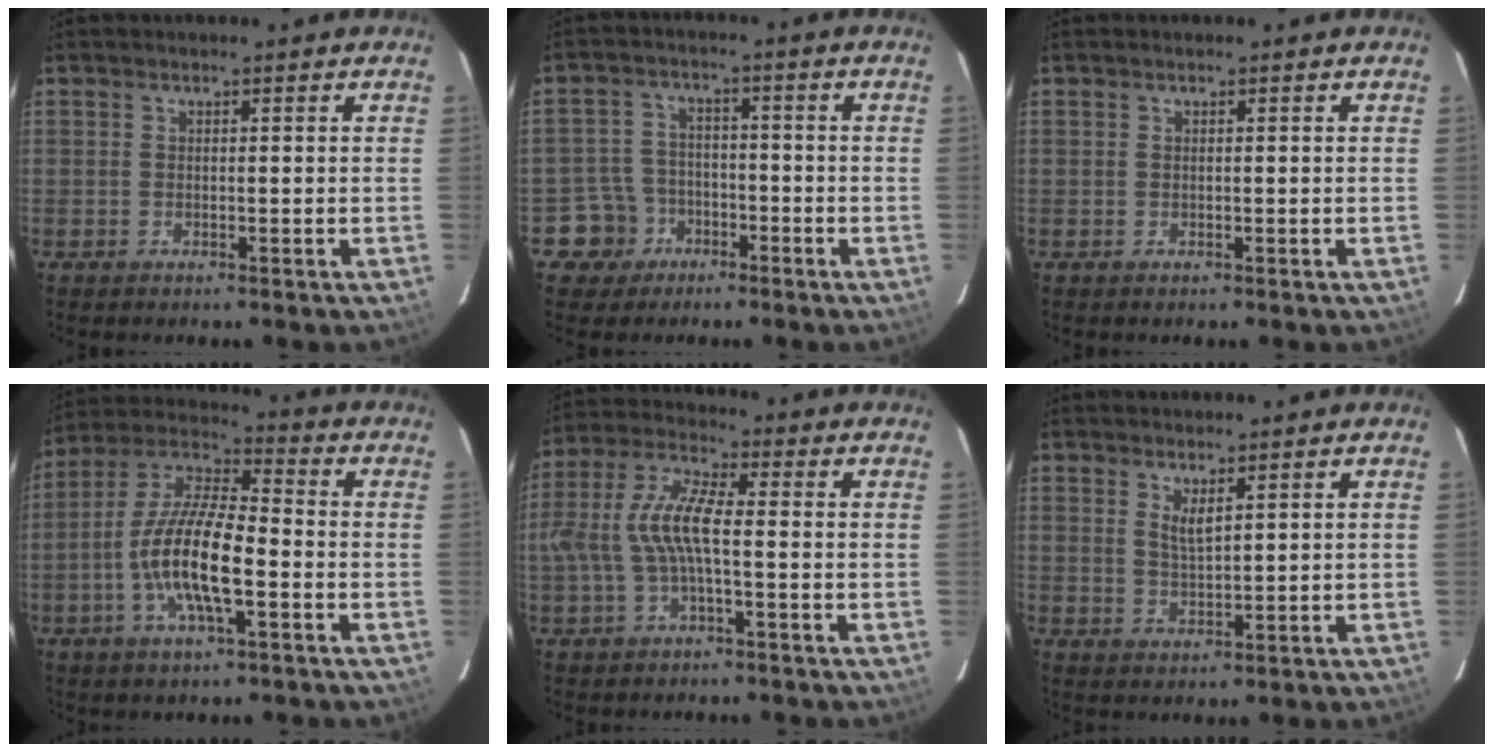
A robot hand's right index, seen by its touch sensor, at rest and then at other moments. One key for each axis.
{"total": 6.3, "fx": -3.6, "fy": 5.2, "fz": 0.3, "tx": -0.027, "ty": 0.027, "tz": -0.061}
{"total": 0.0}
{"total": 14.0, "fx": -4.2, "fy": 3.7, "fz": 12.8, "tx": -0.259, "ty": -0.003, "tz": -0.085}
{"total": 9.4, "fx": -1.1, "fy": 2.4, "fz": 9.1, "tx": -0.190, "ty": 0.009, "tz": -0.018}
{"total": 2.9, "fx": 1.7, "fy": 0.8, "fz": 2.3, "tx": -0.042, "ty": -0.006, "tz": 0.030}